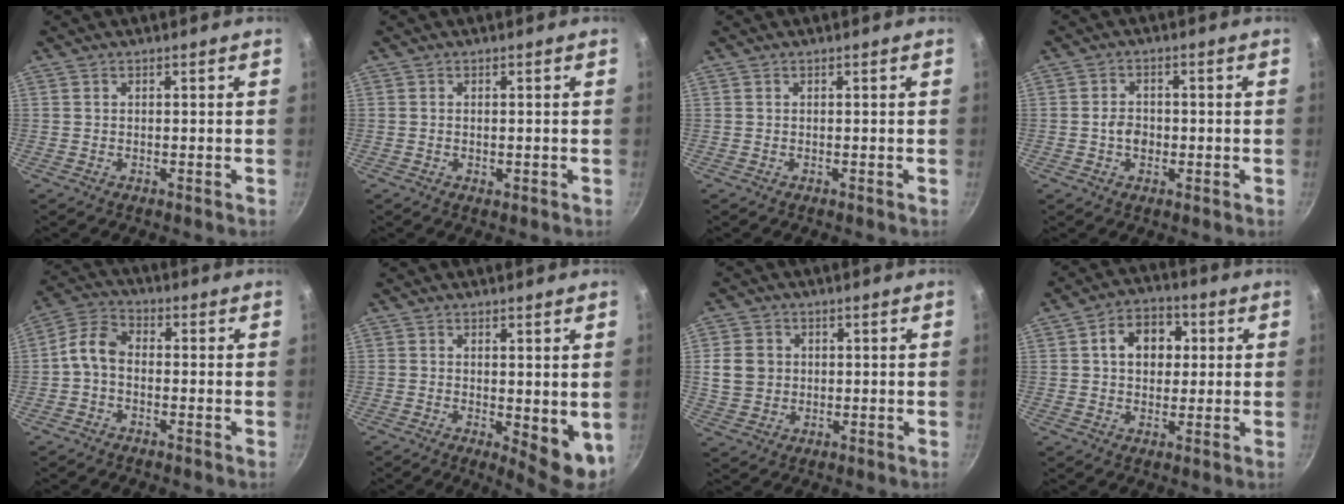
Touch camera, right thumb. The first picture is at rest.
{"total": 0.9, "force": [-0.1, 0.6, 0.7], "torque": [-0.009, 0.000, -0.002]}
{"total": 0.0}
{"total": 3.8, "force": [-0.7, 2.8, 2.4], "torque": [-0.027, 0.009, -0.013]}
{"total": 6.1, "force": [-1.1, 4.2, 4.3], "torque": [-0.084, 0.030, -0.036]}
{"total": 6.9, "force": [0.0, 2.8, 6.4], "torque": [-0.070, -0.011, 0.008]}
{"total": 6.9, "force": [0.8, 6.1, 3.2], "torque": [-0.039, 0.001, 0.017]}
{"total": 9.7, "force": [2.0, 7.2, 6.1], "torque": [-0.059, 0.011, 0.020]}